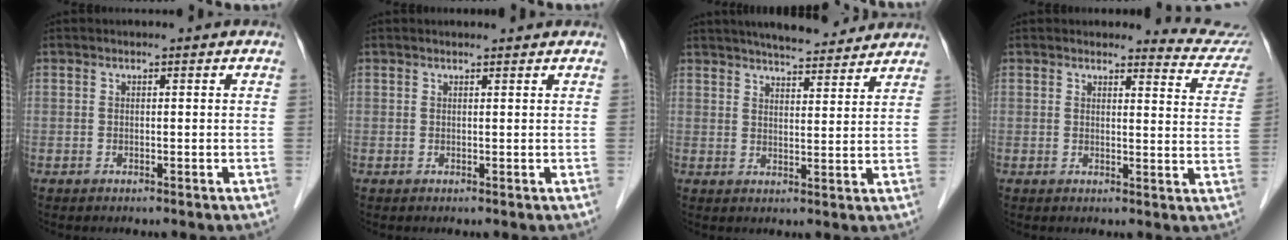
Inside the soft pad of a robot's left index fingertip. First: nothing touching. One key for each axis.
{"total": 2.0, "fx": 1.9, "fy": 0.0, "fz": 0.5, "tx": -0.009, "ty": 0.008, "tz": 0.024}
{"total": 12.1, "fx": 10.9, "fy": 2.0, "fz": 4.9, "tx": -0.069, "ty": 0.013, "tz": 0.145}
{"total": 7.0, "fx": 7.0, "fy": 0.5, "fz": -0.4, "tx": 0.014, "ty": -0.052, "tz": 0.055}